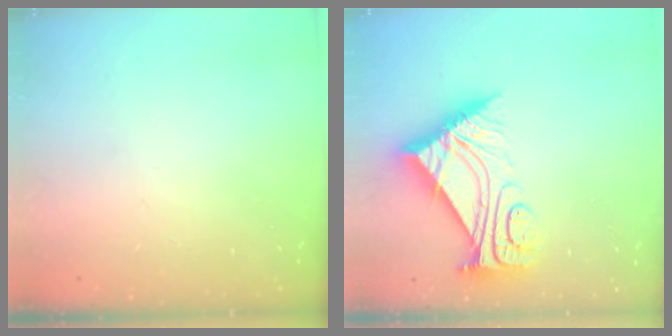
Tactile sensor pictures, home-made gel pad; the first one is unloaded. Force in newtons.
{"total": 11.2, "press": 11.2, "slide": 1.0}